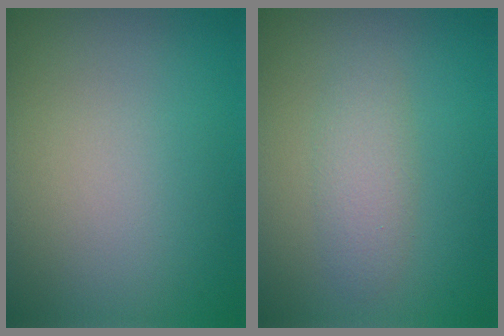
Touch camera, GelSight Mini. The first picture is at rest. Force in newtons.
{"total": 2.3, "press": 2.3, "slide": 0.0}